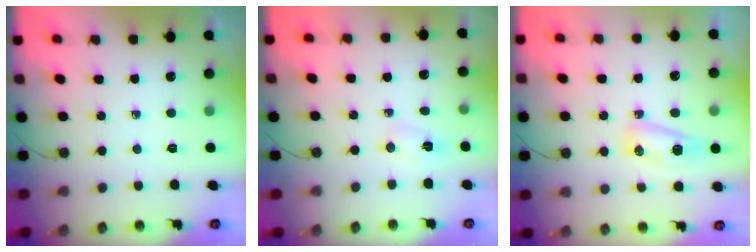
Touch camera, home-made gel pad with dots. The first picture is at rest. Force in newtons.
{"total": 2.3, "press": 2.2, "slide": 0.4}
{"total": 9.4, "press": 7.9, "slide": 5.0}